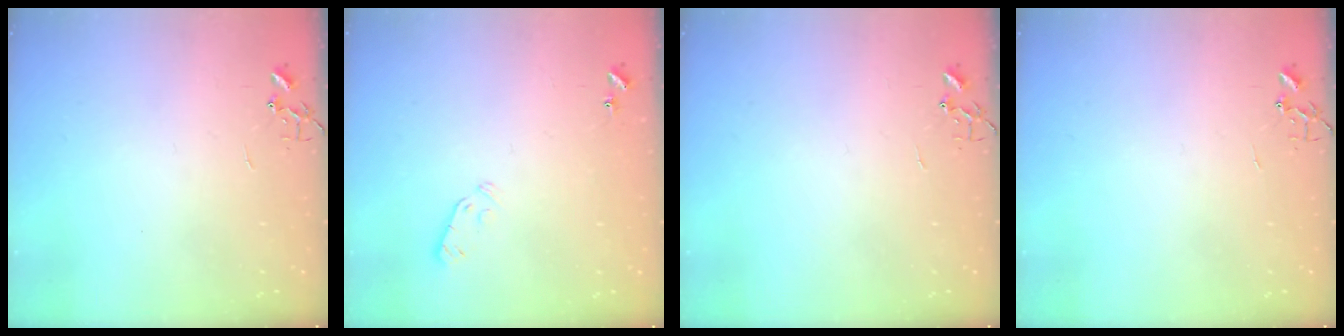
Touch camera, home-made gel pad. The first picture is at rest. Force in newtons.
{"total": 3.9, "press": 3.8, "slide": 0.7}
{"total": 0.0}
{"total": 0.0}